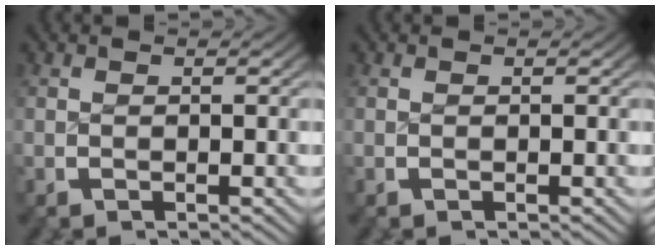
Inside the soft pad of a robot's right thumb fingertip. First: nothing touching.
{"total": 0.0}